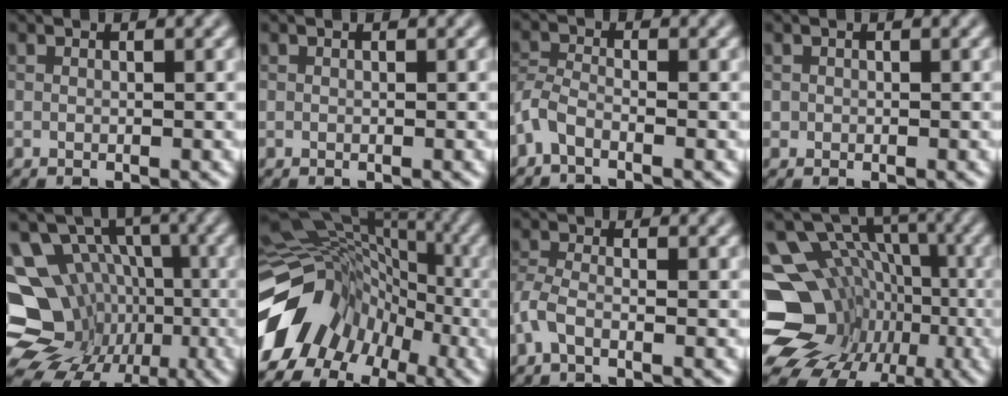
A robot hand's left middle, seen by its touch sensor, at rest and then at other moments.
{"total": 0.0}
{"total": 2.4, "force": [-1.8, 0.8, 1.5], "torque": [-0.038, -0.001, -0.049]}
{"total": 0.5, "force": [0.0, 0.5, 0.0], "torque": [0.007, -0.003, -0.001]}
{"total": 15.3, "force": [-4.9, 13.3, 6.0], "torque": [-0.112, -0.012, -0.085]}
{"total": 12.6, "force": [-6.3, 9.6, 5.3], "torque": [-0.111, 0.009, -0.112]}
{"total": 2.2, "force": [-1.3, 0.7, 1.6], "torque": [-0.042, -0.002, -0.039]}
{"total": 16.5, "force": [-4.6, 13.9, 7.6], "torque": [-0.145, -0.004, -0.061]}